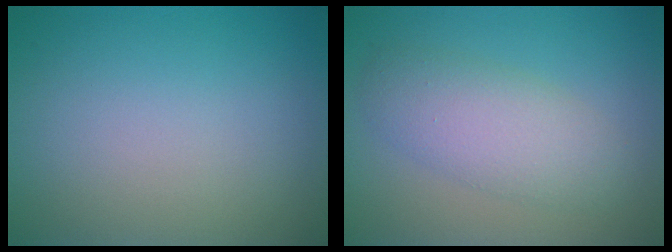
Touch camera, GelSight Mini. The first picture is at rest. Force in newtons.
{"total": 4.4, "press": 4.4, "slide": 0.2}